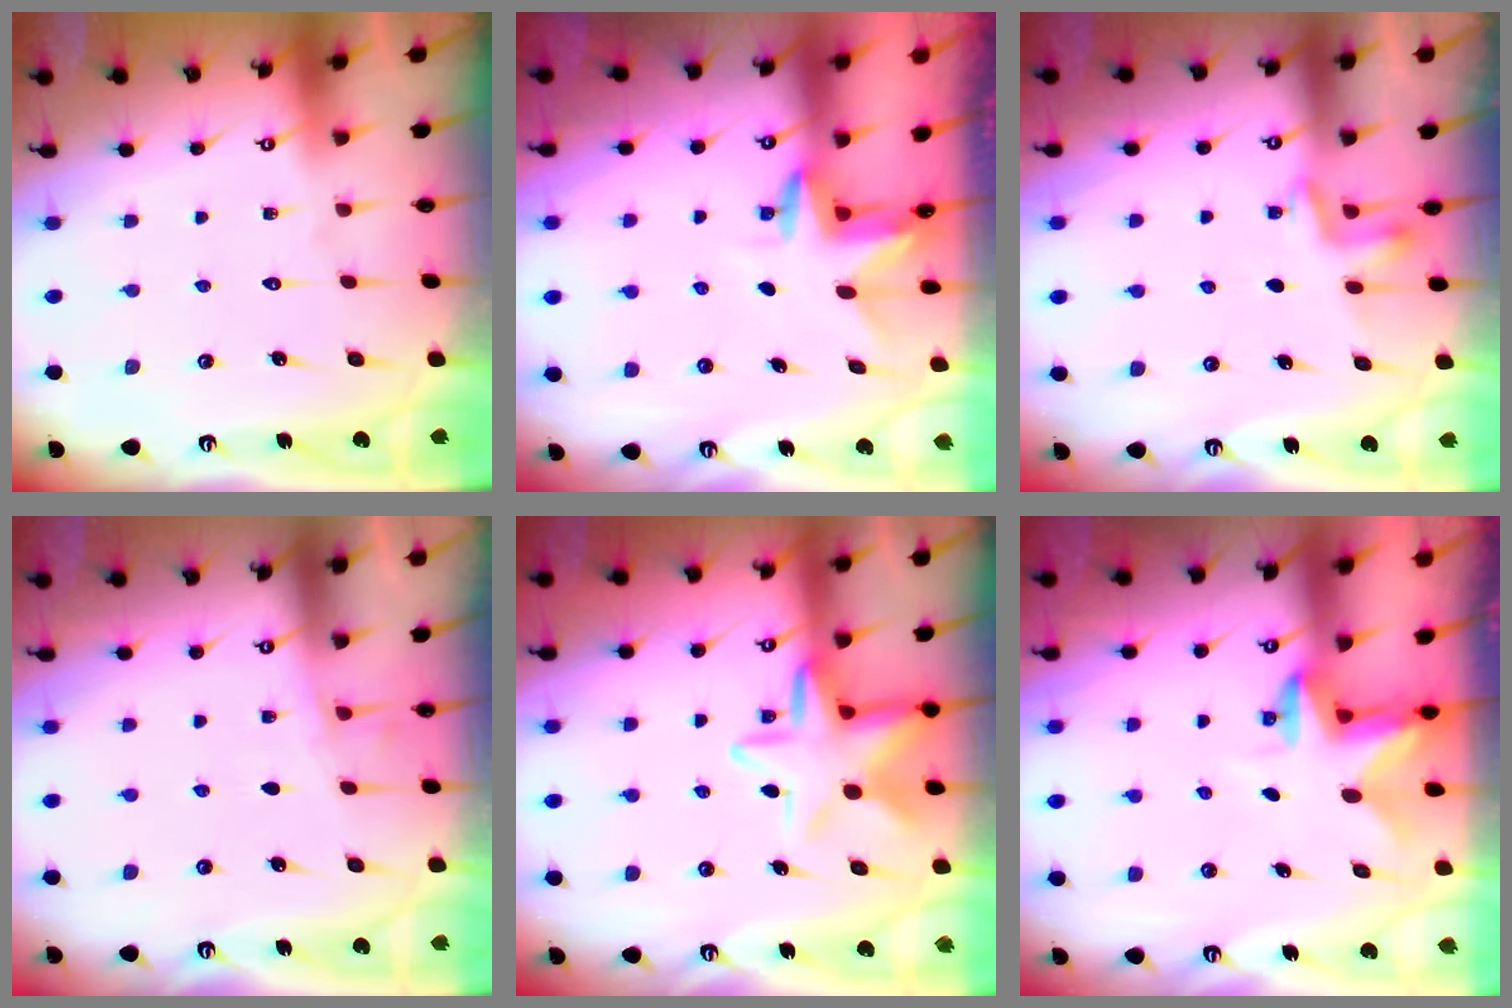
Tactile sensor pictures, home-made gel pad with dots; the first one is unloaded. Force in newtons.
{"total": 3.3, "press": 3.3, "slide": 0.3}
{"total": 3.5, "press": 3.5, "slide": 0.3}
{"total": 2.6, "press": 2.5, "slide": 0.4}
{"total": 11.8, "press": 11.7, "slide": 1.8}
{"total": 2.6, "press": 2.5, "slide": 0.5}